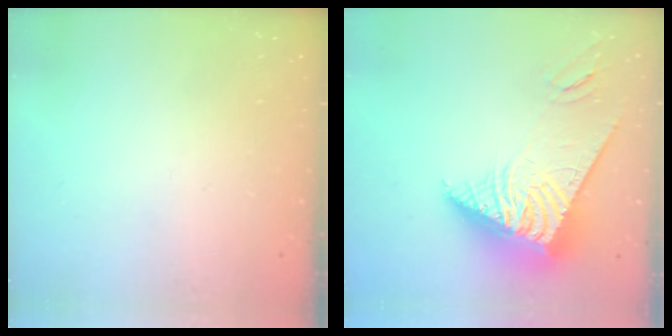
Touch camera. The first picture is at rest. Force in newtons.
{"total": 14.1, "press": 14.0, "slide": 1.4}